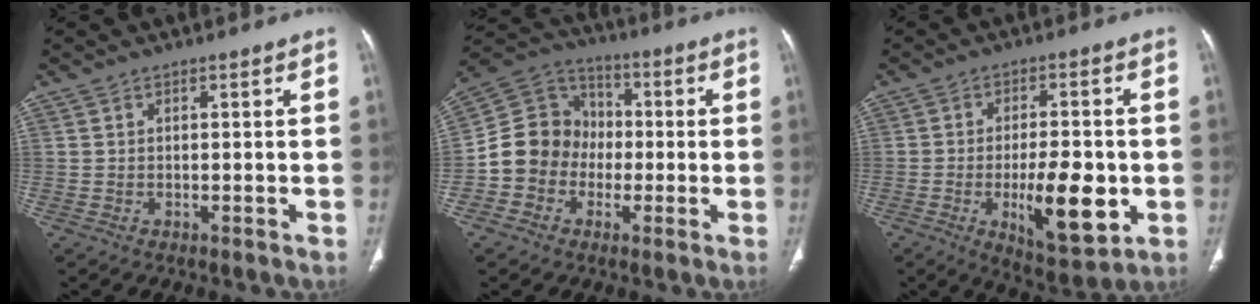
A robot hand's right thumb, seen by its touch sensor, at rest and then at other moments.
{"total": 12.1, "force": [-2.4, 11.0, 4.3], "torque": [-0.043, 0.040, -0.054]}
{"total": 14.0, "force": [-3.4, 5.5, 12.4], "torque": [-0.173, -0.004, -0.041]}